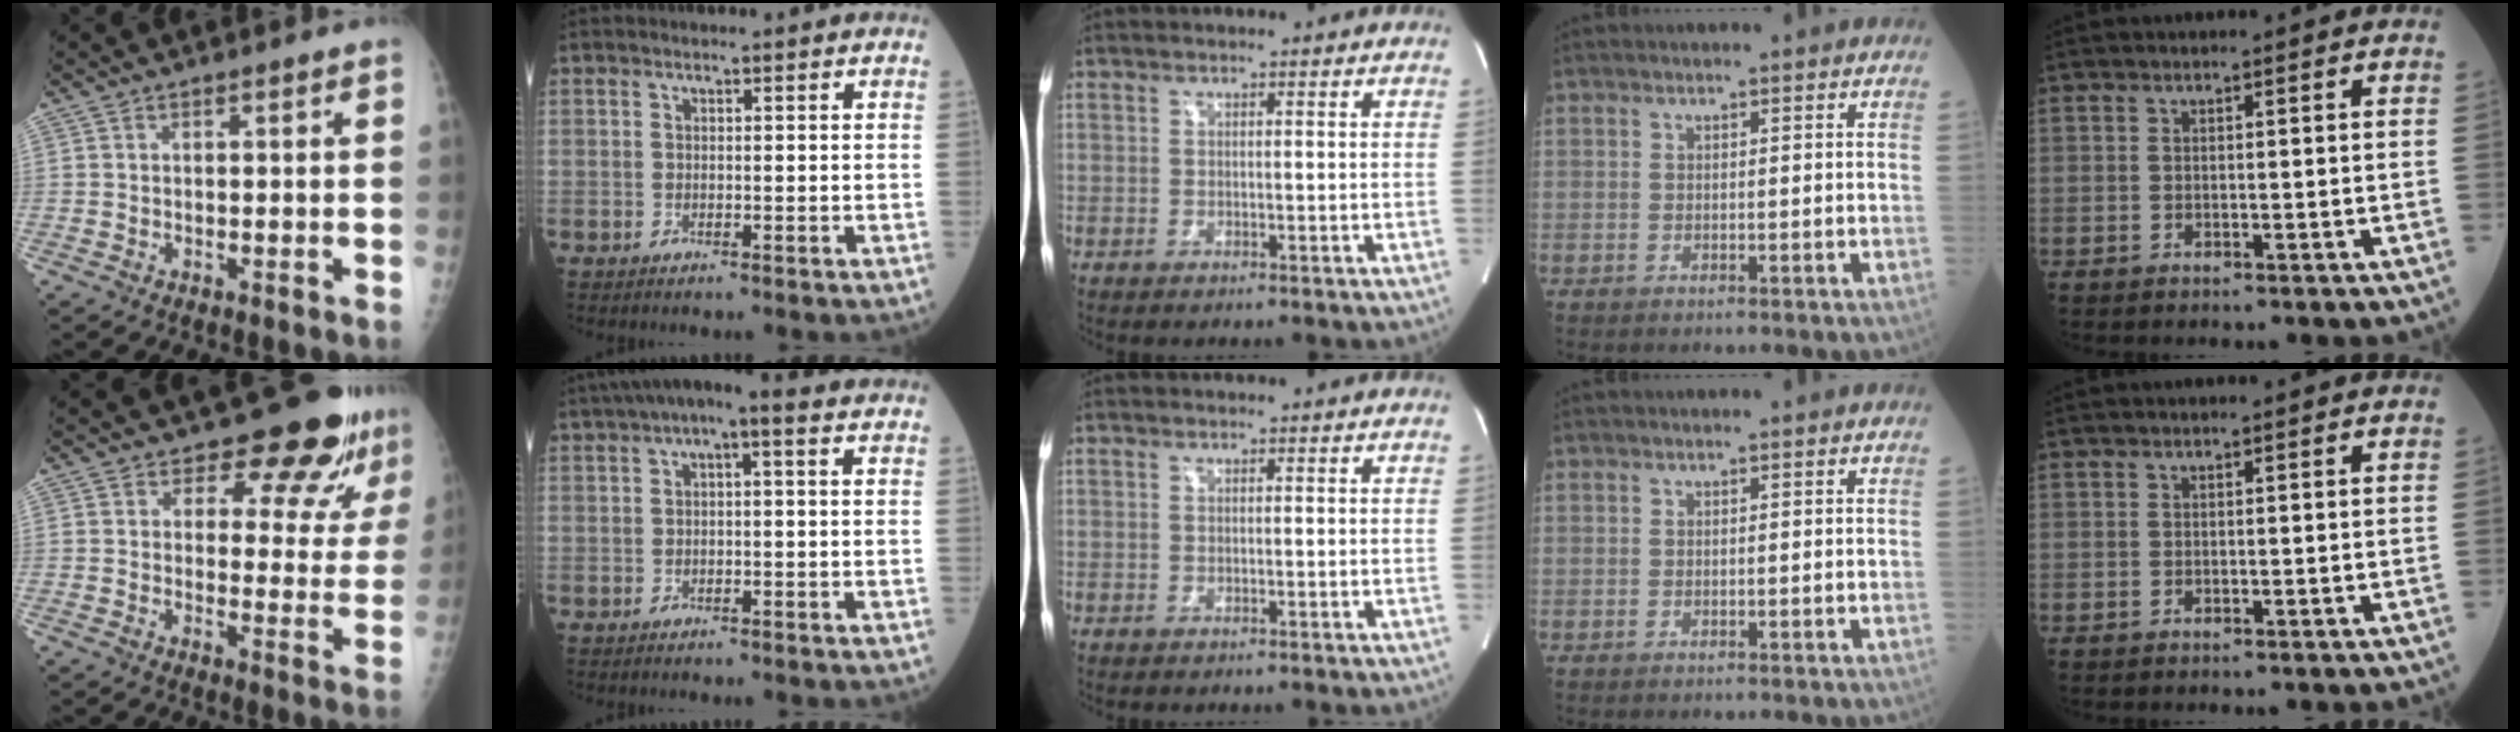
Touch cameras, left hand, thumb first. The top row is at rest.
{"thumb": {"total": 11.4, "force": [9.2, 4.8, 4.5], "torque": [-0.016, -0.066, 0.102]}, "index": {"total": 5.6, "force": [2.4, 1.2, 5.0], "torque": [-0.085, 0.034, 0.032]}}